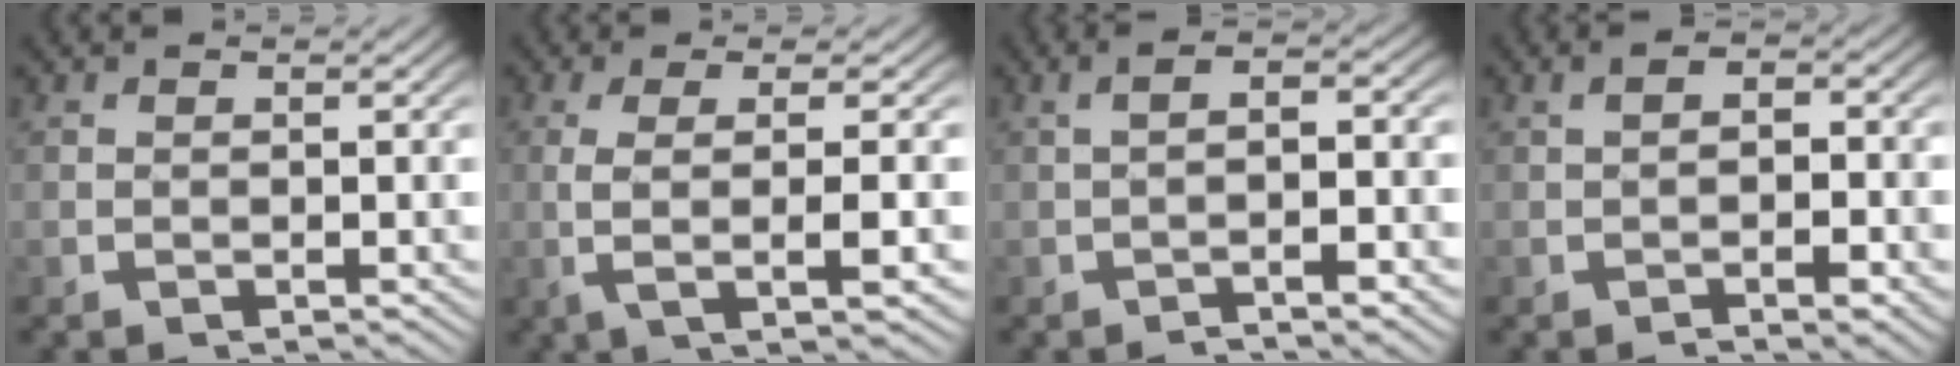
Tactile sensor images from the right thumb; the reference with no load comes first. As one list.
[{"total": 6.2, "force": [-0.2, 1.6, 6.0], "torque": [-0.123, -0.001, 0.003]}, {"total": 3.5, "force": [-0.8, 1.2, 3.2], "torque": [-0.046, 0.013, -0.019]}, {"total": 2.5, "force": [-0.9, 1.3, 2.0], "torque": [-0.023, 0.003, -0.018]}]